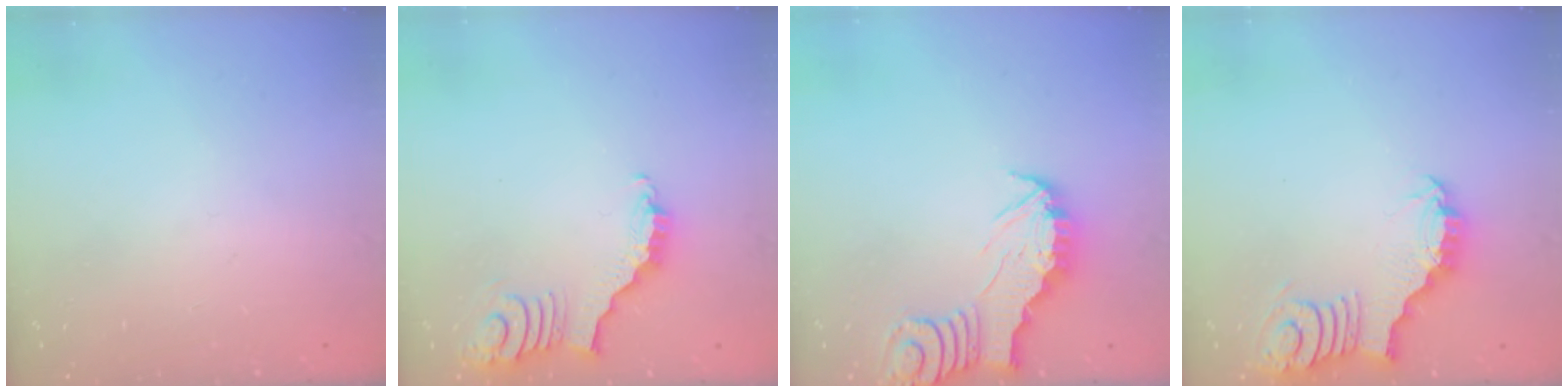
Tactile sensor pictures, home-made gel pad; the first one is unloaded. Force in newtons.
{"total": 3.7, "press": 3.7, "slide": 0.7}
{"total": 2.7, "press": 2.7, "slide": 0.2}
{"total": 2.4, "press": 2.4, "slide": 0.3}